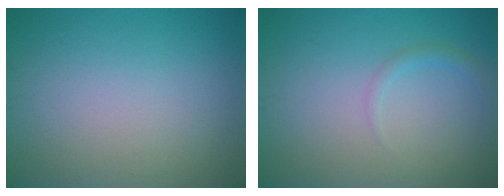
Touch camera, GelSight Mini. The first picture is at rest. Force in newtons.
{"total": 1.0, "press": 1.0, "slide": 0.1}